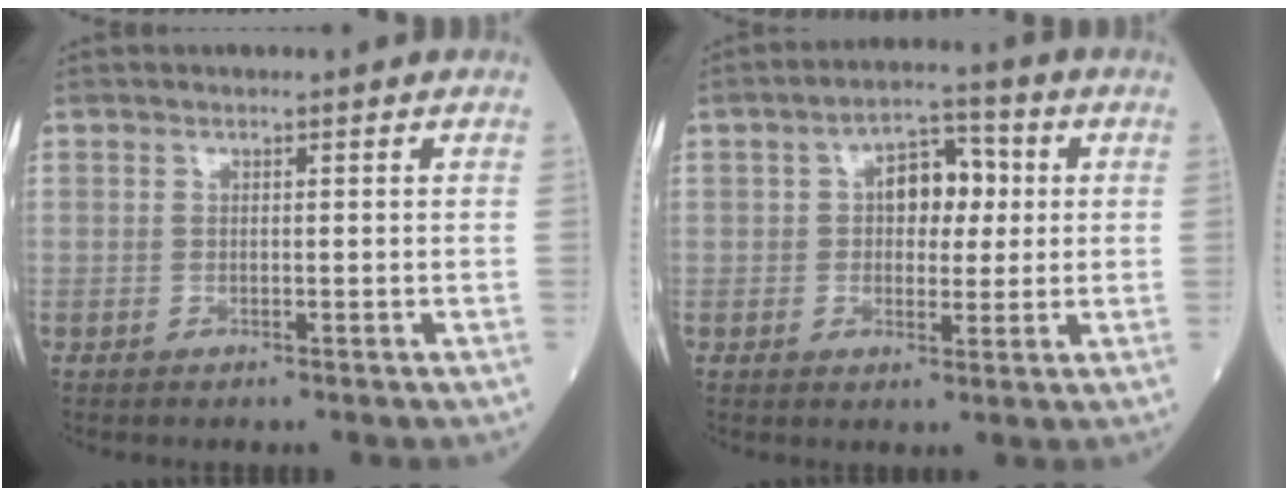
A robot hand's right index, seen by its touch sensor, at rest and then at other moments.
{"total": 7.0, "force": [1.1, 4.0, 5.7], "torque": [-0.083, 0.025, 0.015]}